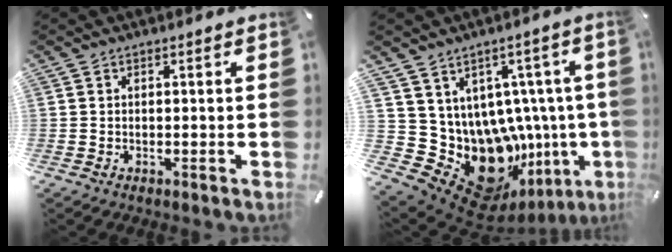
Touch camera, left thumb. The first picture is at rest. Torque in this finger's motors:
{"motor_torque": [0.49, 0.37, 0.22, 0.02, 0.13]}